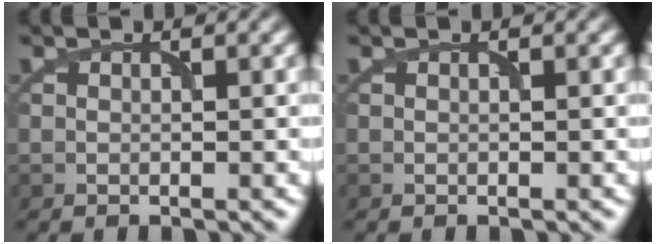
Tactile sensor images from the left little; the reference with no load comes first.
{"total": 0.0}